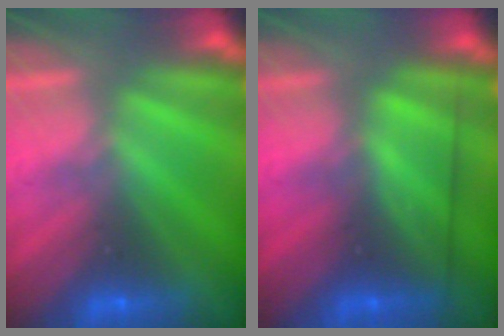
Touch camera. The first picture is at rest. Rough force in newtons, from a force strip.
{"total": 2.6}